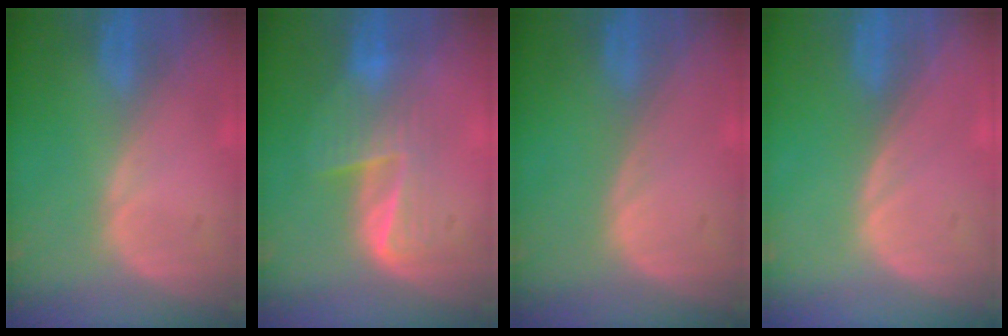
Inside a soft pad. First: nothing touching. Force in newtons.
{"total": 6.0, "press": 5.6, "slide": 2.1}
{"total": 0.0}
{"total": 0.0}